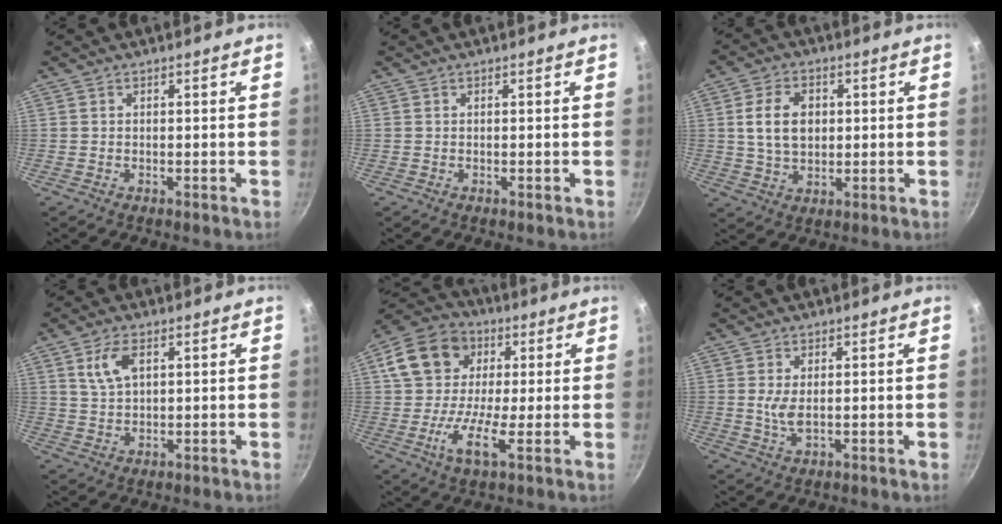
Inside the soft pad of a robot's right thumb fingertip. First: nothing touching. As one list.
[{"total": 0.0}, {"total": 8.8, "force": [1.3, 6.1, 6.1], "torque": [-0.095, 0.003, 0.023]}, {"total": 5.7, "force": [2.3, 3.0, 4.3], "torque": [-0.075, -0.002, 0.048]}, {"total": 14.2, "force": [1.4, 10.0, 10.0], "torque": [-0.155, 0.022, 0.000]}, {"total": 3.4, "force": [0.6, 1.5, 3.0], "torque": [-0.059, -0.007, 0.016]}]